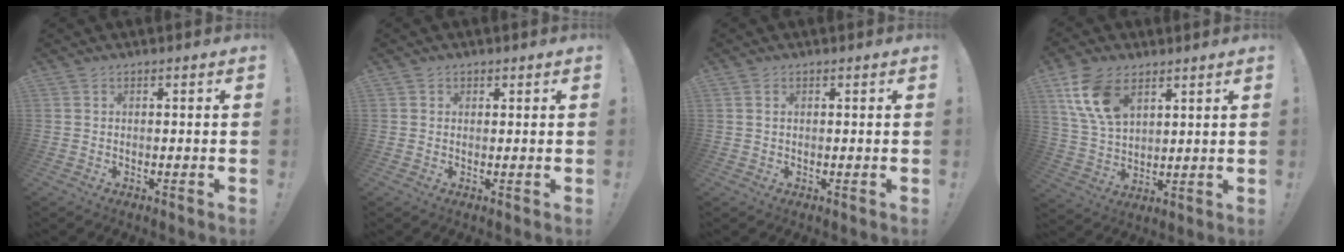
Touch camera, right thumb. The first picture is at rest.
{"total": 1.1, "force": [0.6, 0.9, 0.2], "torque": [-0.004, 0.002, 0.011]}
{"total": 0.9, "force": [0.4, 0.7, 0.5], "torque": [-0.014, 0.004, 0.008]}
{"total": 13.9, "force": [7.1, 8.6, 8.4], "torque": [-0.165, -0.021, 0.138]}